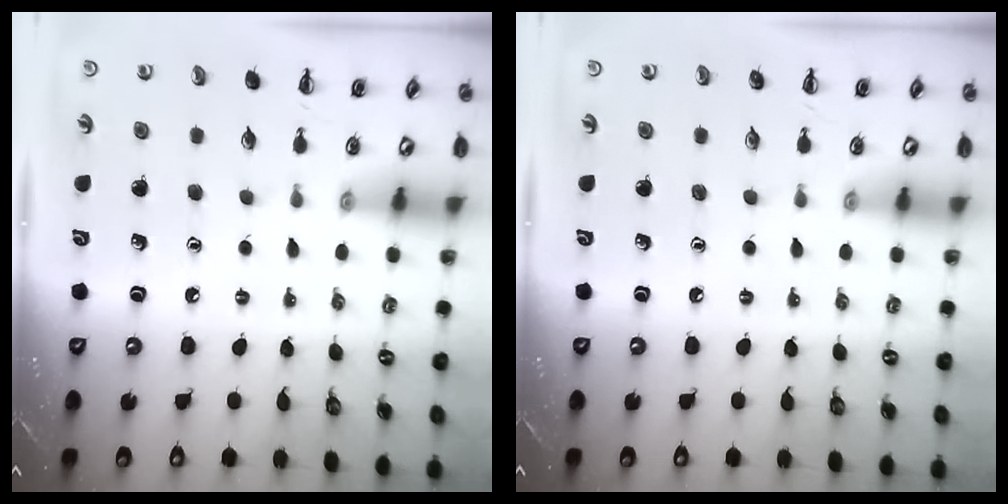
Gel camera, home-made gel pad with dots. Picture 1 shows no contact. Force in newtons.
{"total": 0.0}